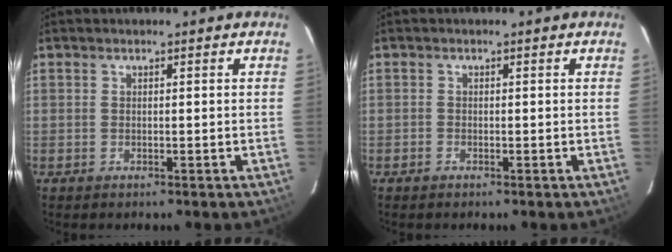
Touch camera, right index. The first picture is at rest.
{"total": 0.6, "force": [-0.5, 0.3, 0.0], "torque": [-0.002, 0.001, -0.012]}